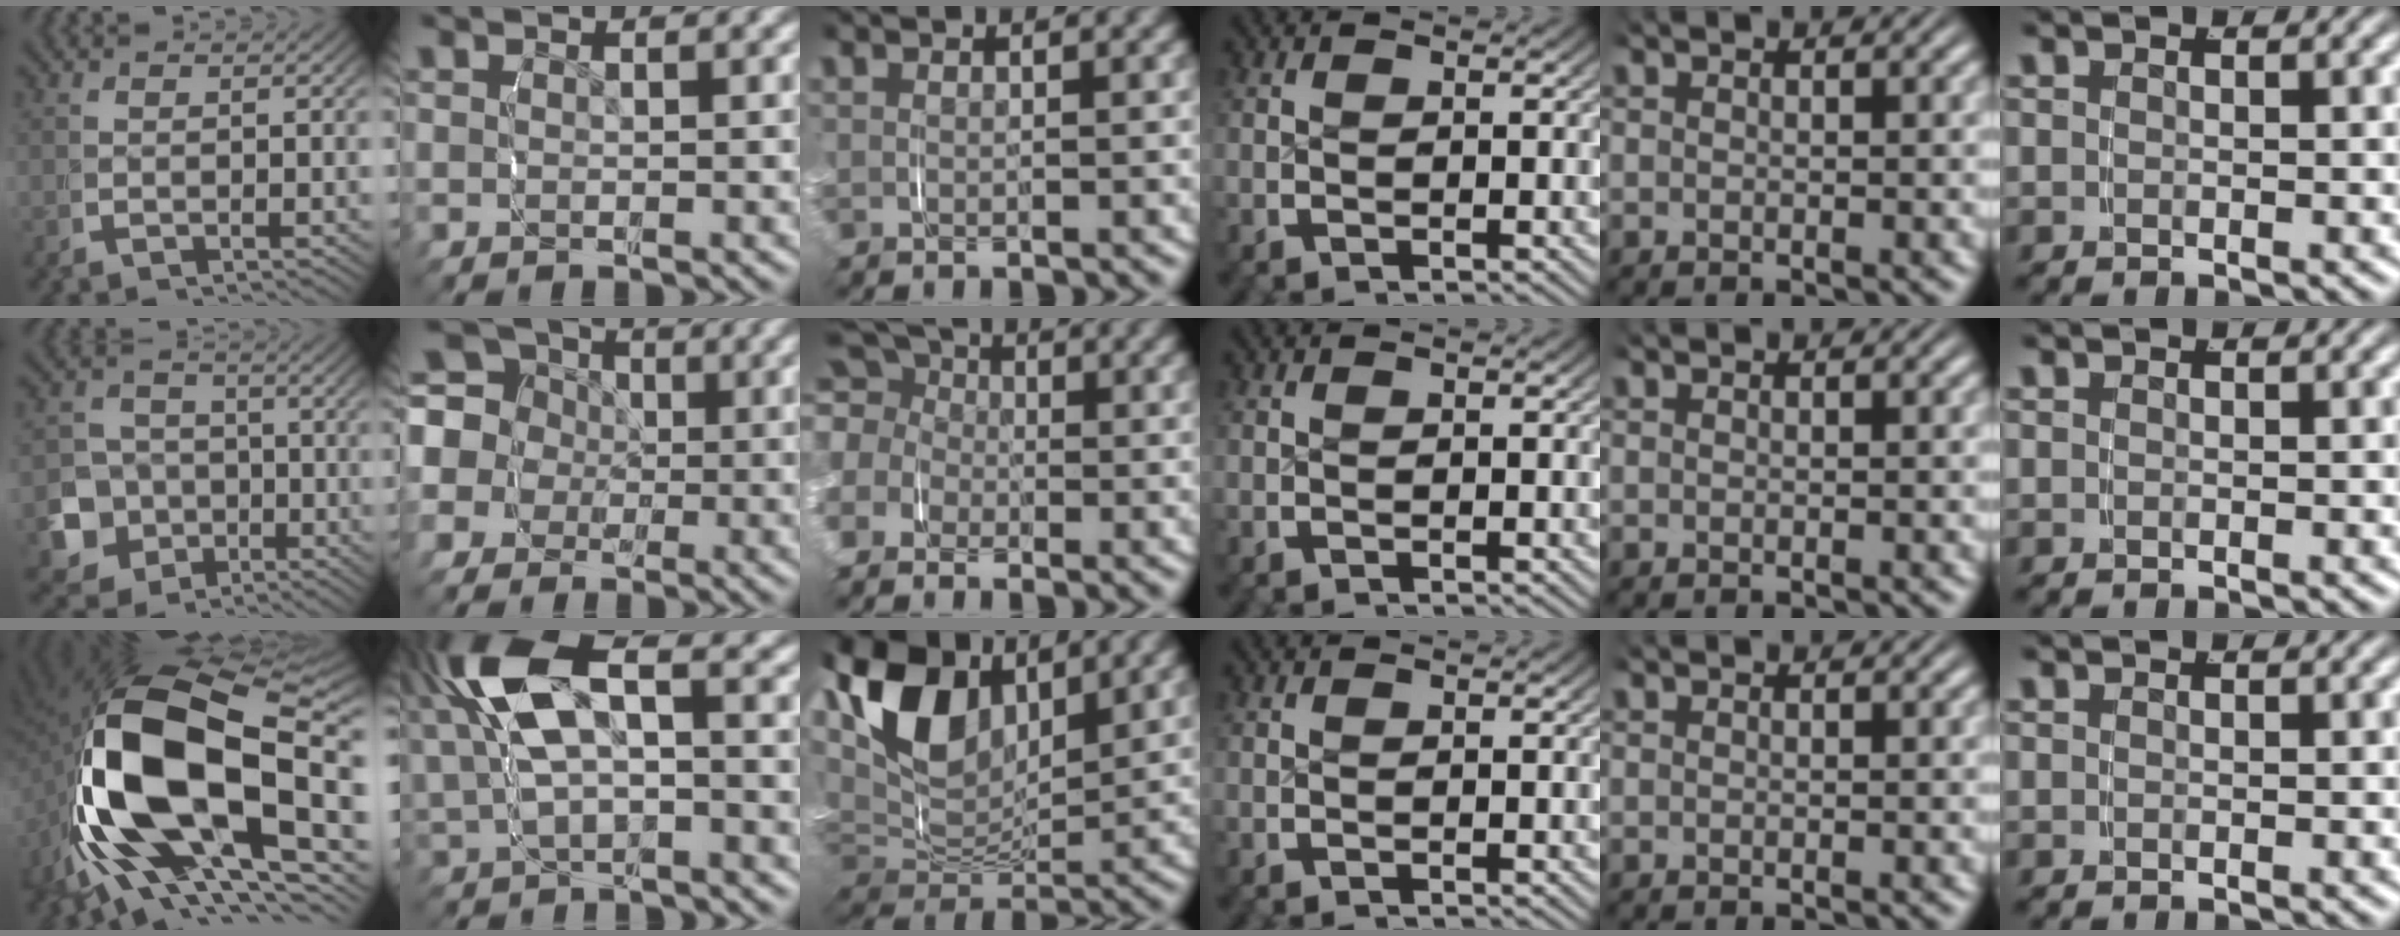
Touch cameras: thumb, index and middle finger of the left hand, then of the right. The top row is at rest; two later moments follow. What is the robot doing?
{"motion": "grasp_and_lifting", "object": "knife"}